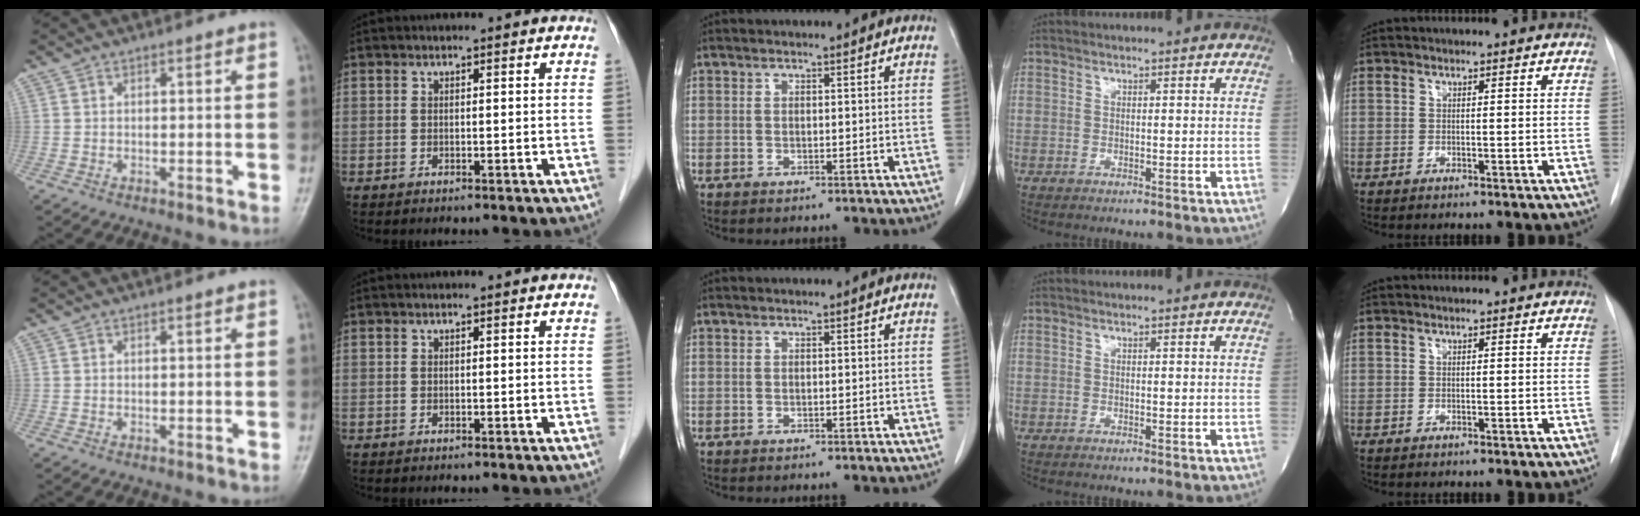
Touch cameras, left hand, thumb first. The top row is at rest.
{}